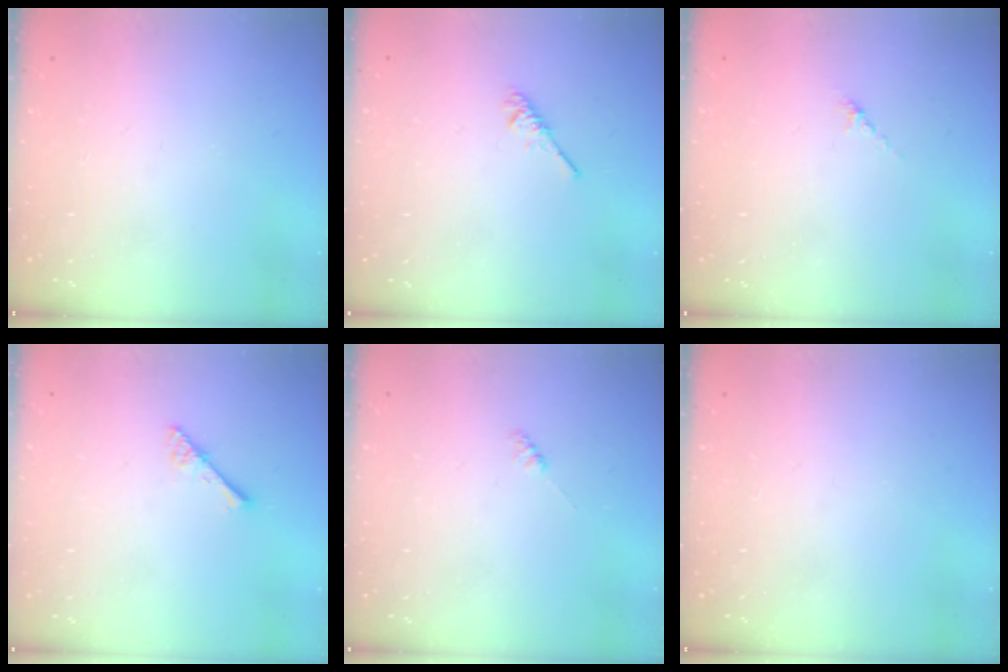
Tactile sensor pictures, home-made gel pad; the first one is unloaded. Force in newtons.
{"total": 1.9, "press": 1.9, "slide": 0.4}
{"total": 2.7, "press": 2.7, "slide": 0.7}
{"total": 2.9, "press": 2.9, "slide": 0.2}
{"total": 1.9, "press": 1.9, "slide": 0.3}
{"total": 0.0}